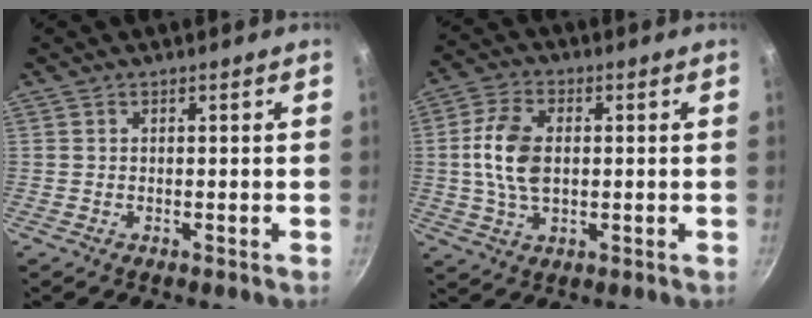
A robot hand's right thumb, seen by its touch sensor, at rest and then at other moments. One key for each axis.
{"total": 9.8, "fx": 0.6, "fy": 6.1, "fz": 7.7, "tx": -0.145, "ty": 0.012, "tz": 0.008}